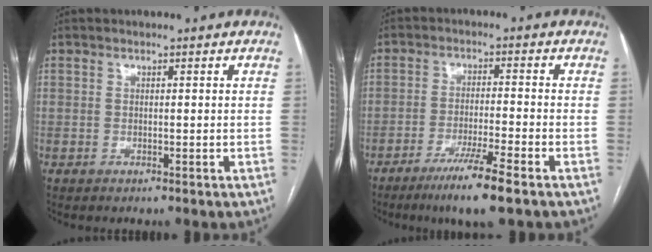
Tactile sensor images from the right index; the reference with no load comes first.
{"total": 7.8, "force": [-5.1, -0.3, 5.9], "torque": [-0.105, -0.021, -0.090]}